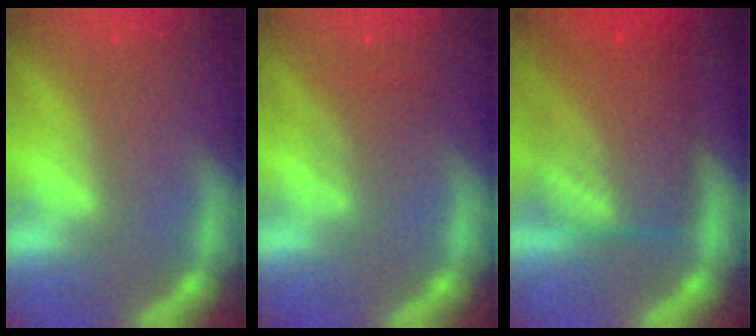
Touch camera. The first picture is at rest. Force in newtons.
{"total": 2.5}
{"total": 10.1}